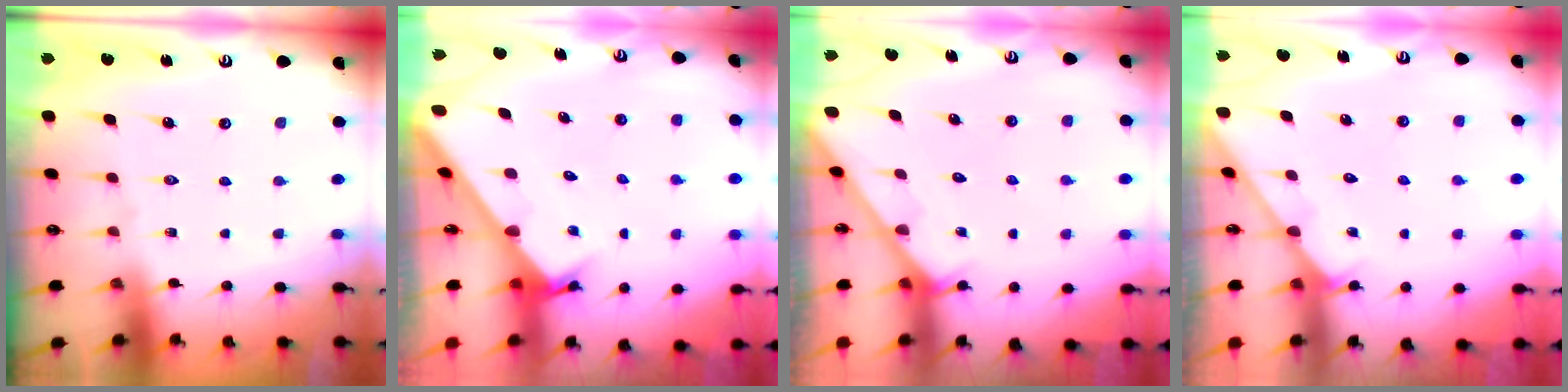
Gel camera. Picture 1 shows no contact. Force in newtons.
{"total": 2.7, "press": 2.7, "slide": 0.3}
{"total": 2.0, "press": 2.0, "slide": 0.1}
{"total": 2.0, "press": 2.0, "slide": 0.2}